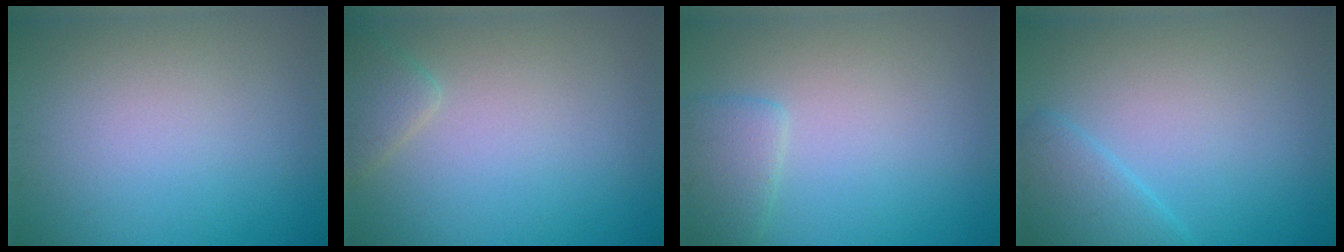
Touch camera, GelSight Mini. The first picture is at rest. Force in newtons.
{"total": 1.9, "press": 1.9, "slide": 0.1}
{"total": 2.2, "press": 2.1, "slide": 0.2}
{"total": 3.0, "press": 3.0, "slide": 0.2}